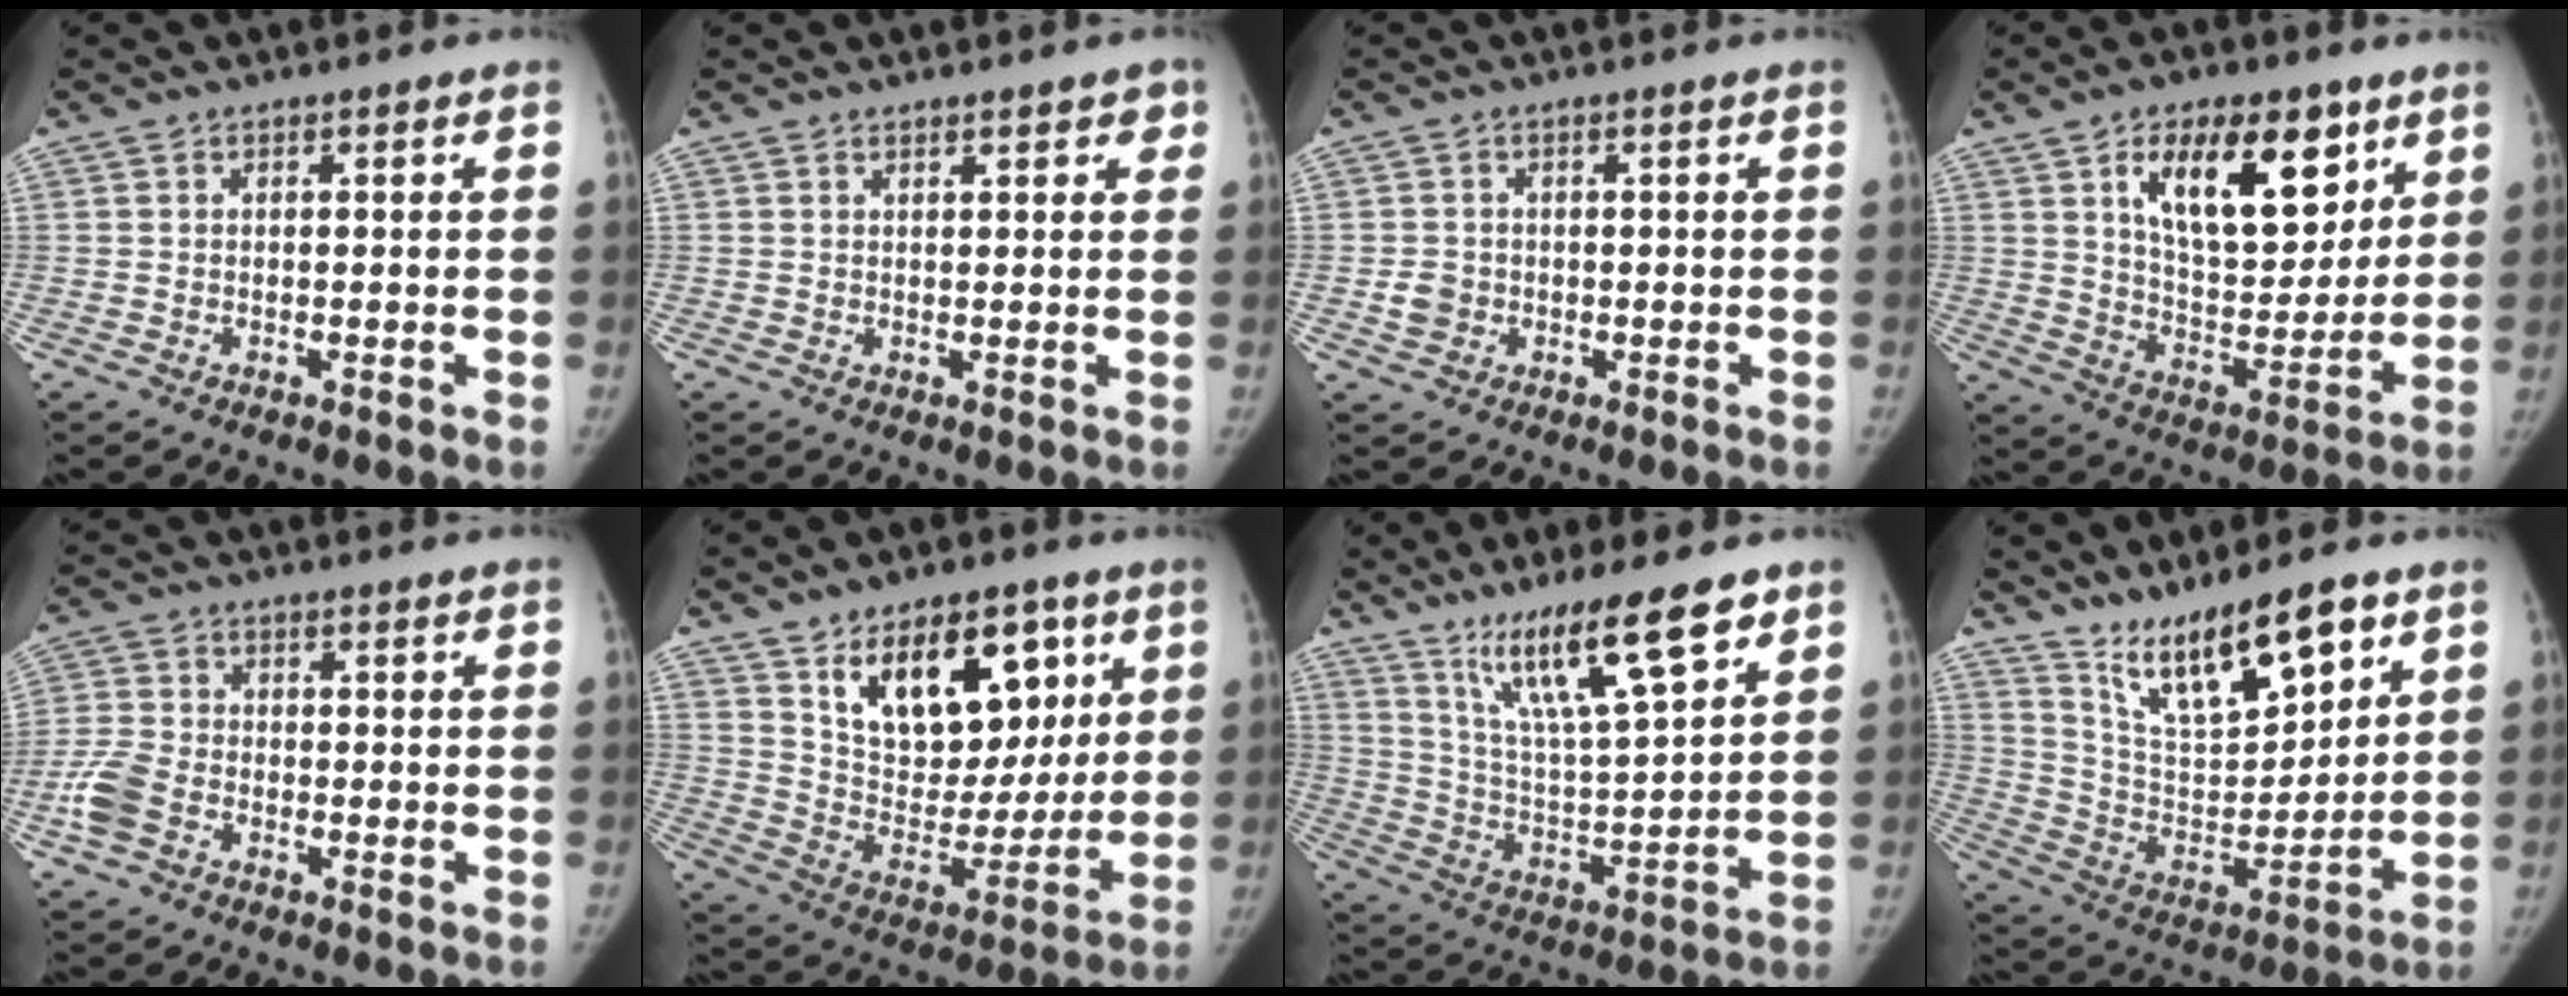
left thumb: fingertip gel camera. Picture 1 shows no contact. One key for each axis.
{"total": 3.0, "fx": 2.0, "fy": 1.3, "fz": 1.8, "tx": -0.003, "ty": -0.006, "tz": 0.023}
{"total": 2.7, "fx": -0.4, "fy": 2.5, "fz": 1.0, "tx": -0.009, "ty": 0.004, "tz": -0.004}
{"total": 18.6, "fx": 9.1, "fy": 9.3, "fz": 13.4, "tx": -0.155, "ty": -0.049, "tz": 0.156}
{"total": 5.8, "fx": -2.8, "fy": 3.7, "fz": 3.5, "tx": -0.087, "ty": 0.009, "tz": -0.062}
{"total": 20.2, "fx": 9.5, "fy": 11.8, "fz": 13.3, "tx": -0.145, "ty": -0.050, "tz": 0.165}
{"total": 17.3, "fx": 11.2, "fy": 2.9, "fz": 12.9, "tx": -0.206, "ty": -0.059, "tz": 0.205}
{"total": 16.7, "fx": 11.5, "fy": 5.0, "fz": 11.1, "tx": -0.156, "ty": -0.065, "tz": 0.218}